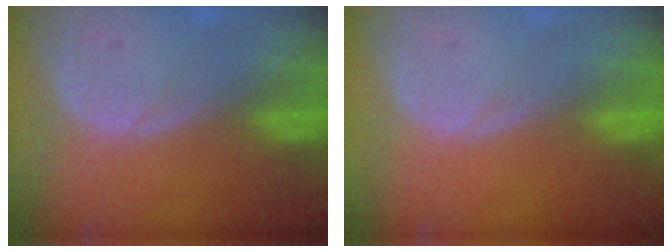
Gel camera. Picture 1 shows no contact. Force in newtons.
{"total": 0.0}